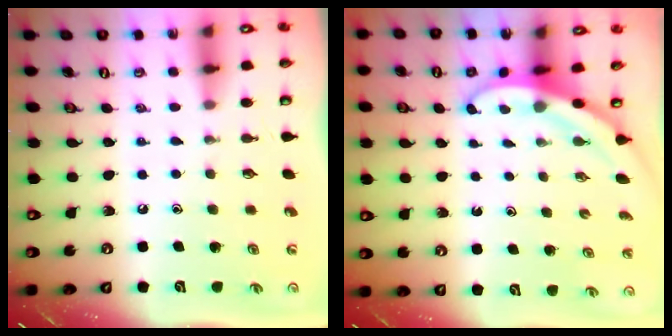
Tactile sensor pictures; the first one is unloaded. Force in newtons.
{"total": 3.2, "press": 3.2, "slide": 0.2}